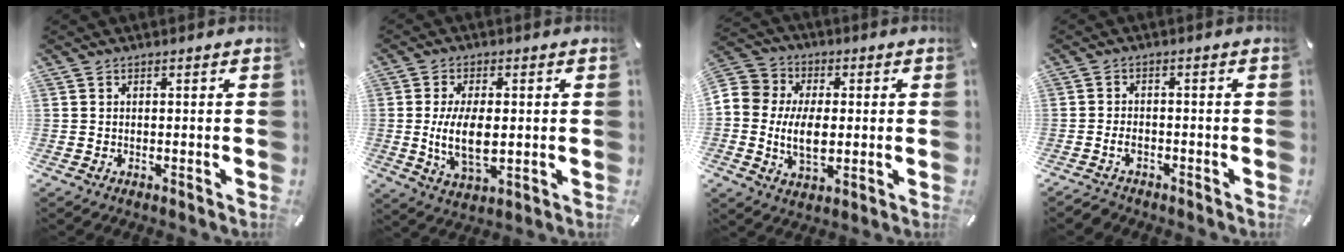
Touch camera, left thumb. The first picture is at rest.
{"total": 10.6, "force": [0.0, 5.4, 9.1], "torque": [-0.184, -0.012, -0.005]}
{"total": 11.7, "force": [-1.2, 8.6, 7.8], "torque": [-0.165, 0.005, -0.023]}
{"total": 3.0, "force": [-1.8, 1.8, 1.6], "torque": [-0.037, 0.007, -0.036]}